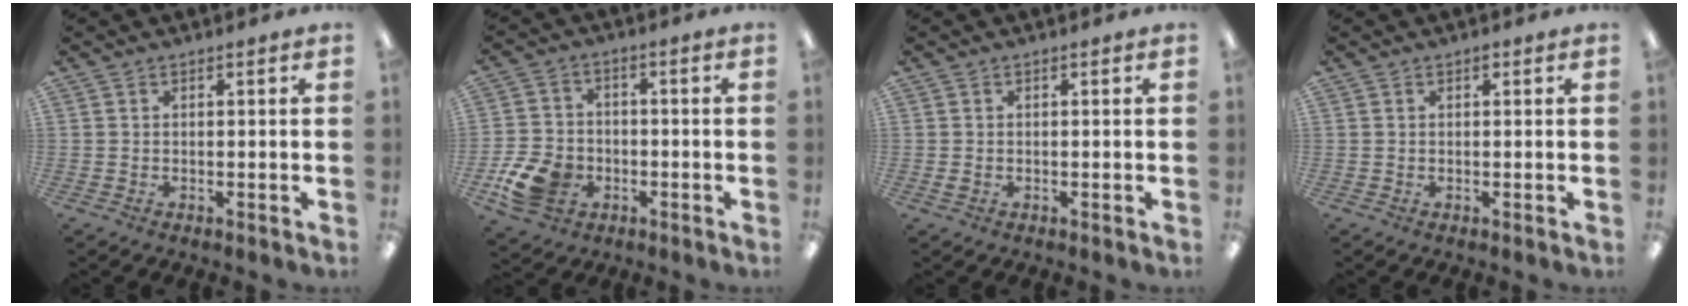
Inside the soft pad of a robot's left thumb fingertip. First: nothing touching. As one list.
[{"total": 10.2, "force": [-4.1, 7.5, 5.5], "torque": [-0.127, 0.021, -0.070]}, {"total": 0.9, "force": [-0.2, 0.7, 0.5], "torque": [-0.009, 0.003, -0.004]}, {"total": 0.7, "force": [0.4, 0.4, 0.5], "torque": [-0.011, 0.003, 0.007]}]